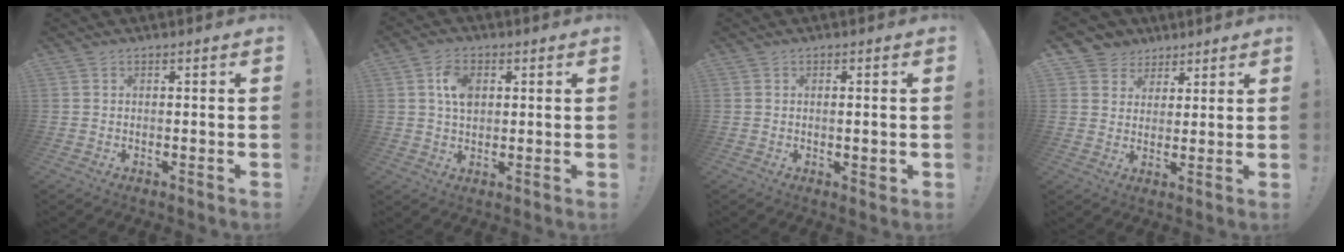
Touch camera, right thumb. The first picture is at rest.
{"total": 7.0, "force": [1.8, 4.8, 4.8], "torque": [-0.074, 0.004, 0.033]}
{"total": 1.8, "force": [0.1, 0.5, 1.7], "torque": [-0.020, -0.004, 0.000]}
{"total": 6.0, "force": [3.2, 5.1, 0.4], "torque": [-0.011, -0.021, 0.067]}